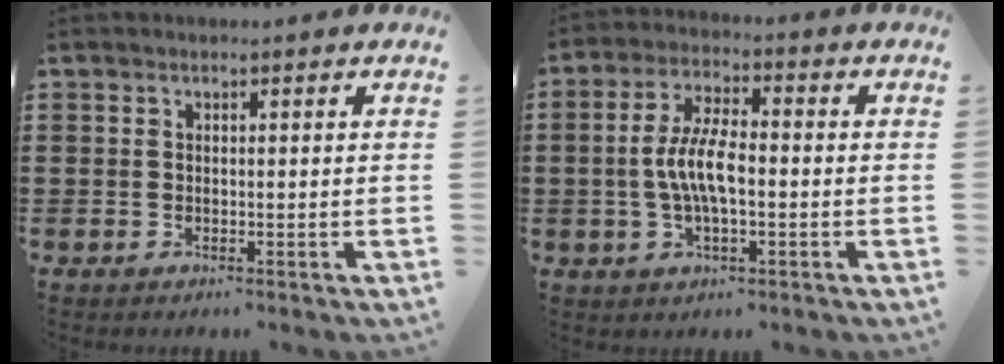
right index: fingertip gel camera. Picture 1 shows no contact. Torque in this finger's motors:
{"motor_torque": [1.04, -0.37, 0.76, 0.21]}